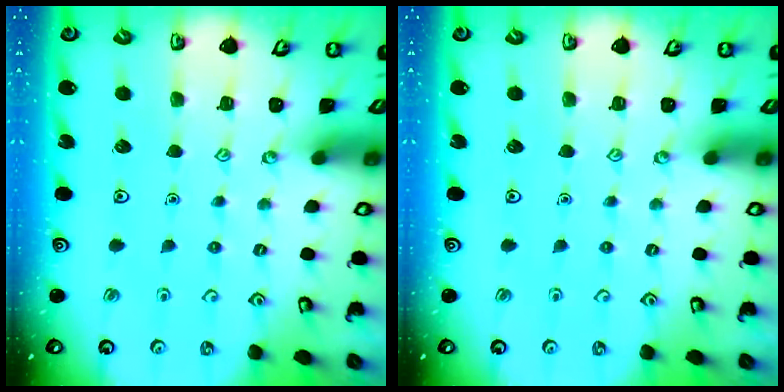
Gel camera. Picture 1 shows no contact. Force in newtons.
{"total": 0.0}